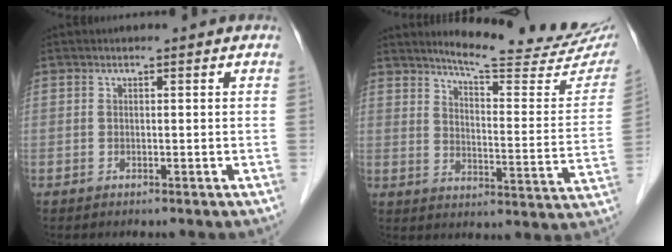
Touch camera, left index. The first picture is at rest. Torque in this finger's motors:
{"motor_torque": [-0.01, -0.25, 0.25, 0.02]}